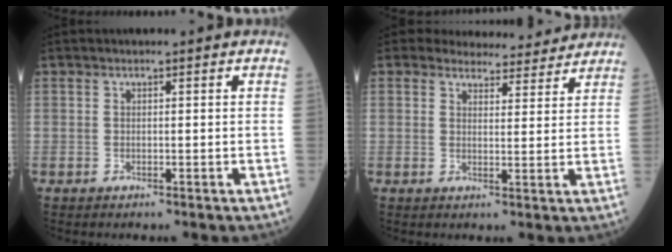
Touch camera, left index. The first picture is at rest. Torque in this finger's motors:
{"motor_torque": [0.80, -1.04, 0.00, 0.00]}